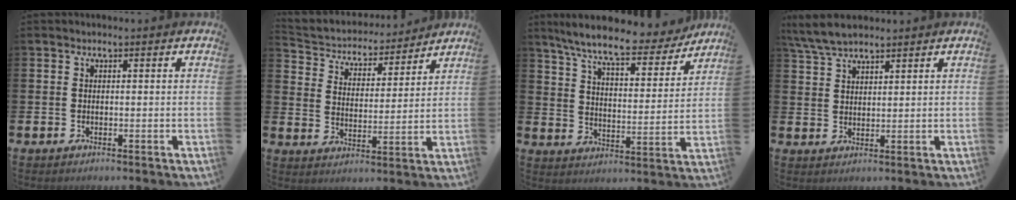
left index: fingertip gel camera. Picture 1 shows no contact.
{"total": 4.4, "force": [4.1, 1.7, -0.1], "torque": [-0.032, -0.037, 0.066]}
{"total": 9.2, "force": [8.1, 1.5, 4.0], "torque": [-0.108, -0.045, 0.138]}
{"total": 5.5, "force": [5.0, 1.1, 2.0], "torque": [-0.060, -0.008, 0.095]}